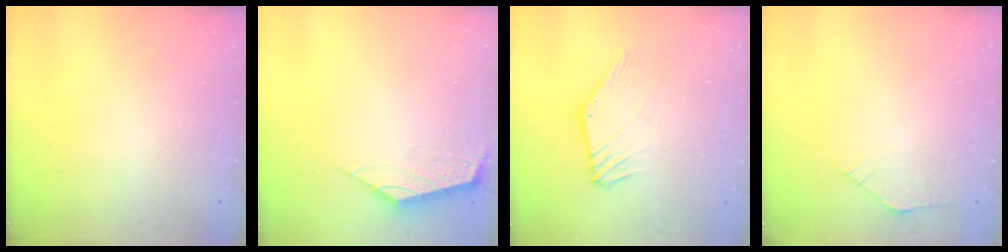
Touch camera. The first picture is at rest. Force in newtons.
{"total": 2.6, "press": 2.5, "slide": 0.6}
{"total": 3.8, "press": 3.7, "slide": 0.2}
{"total": 2.1, "press": 2.1, "slide": 0.5}